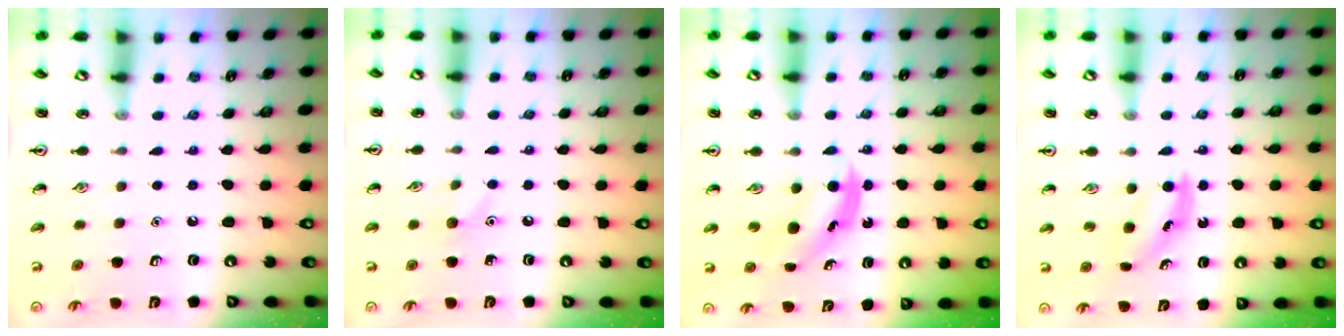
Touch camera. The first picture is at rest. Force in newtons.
{"total": 4.7, "press": 4.4, "slide": 1.6}
{"total": 4.8, "press": 4.7, "slide": 0.6}
{"total": 4.6, "press": 4.3, "slide": 1.5}